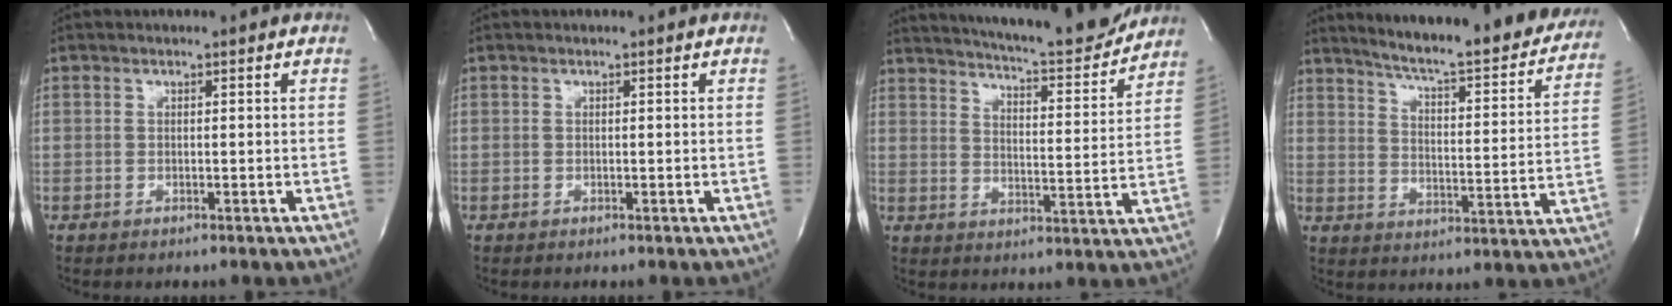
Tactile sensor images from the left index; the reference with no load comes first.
{"total": 0.0}
{"total": 18.6, "force": [17.1, 1.8, 7.0], "torque": [-0.113, -0.032, 0.230]}
{"total": 25.9, "force": [22.9, 3.1, 11.6], "torque": [-0.168, -0.063, 0.284]}